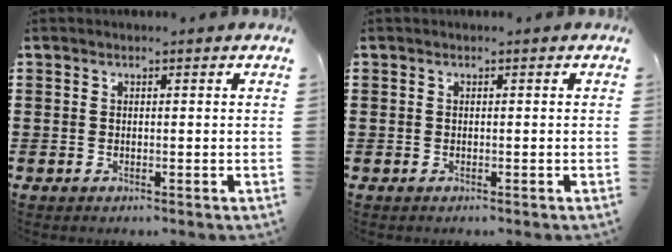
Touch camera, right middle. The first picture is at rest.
{"total": 0.0}